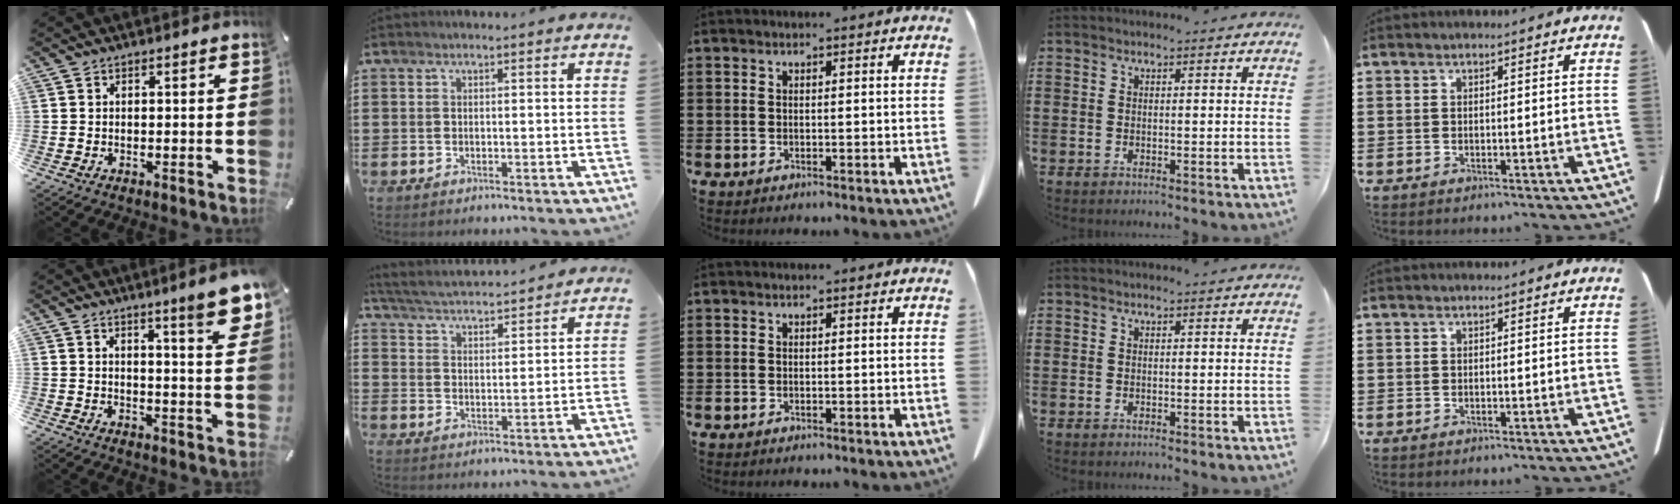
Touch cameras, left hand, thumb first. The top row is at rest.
{"thumb": {"total": 9.5, "force": [6.6, 1.1, 6.7], "torque": [-0.094, -0.044, 0.105]}, "index": {"total": 3.7, "force": [3.6, -0.2, 0.6], "torque": [-0.033, -0.025, 0.058]}}